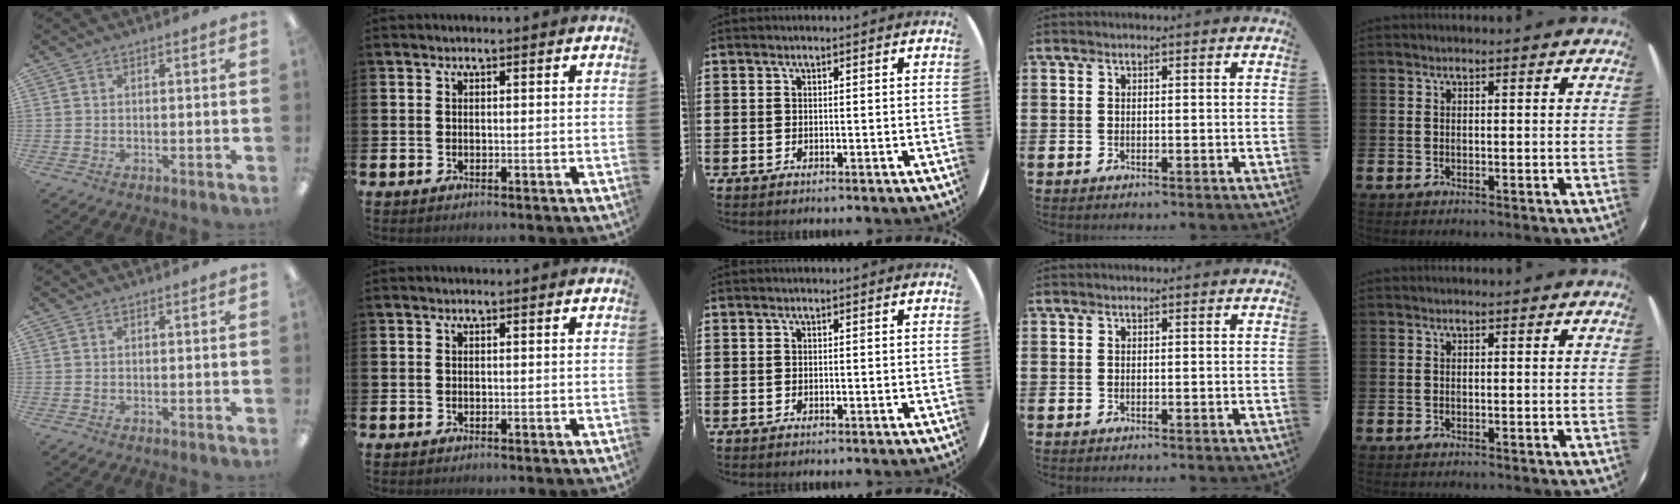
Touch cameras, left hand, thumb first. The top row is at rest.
{}